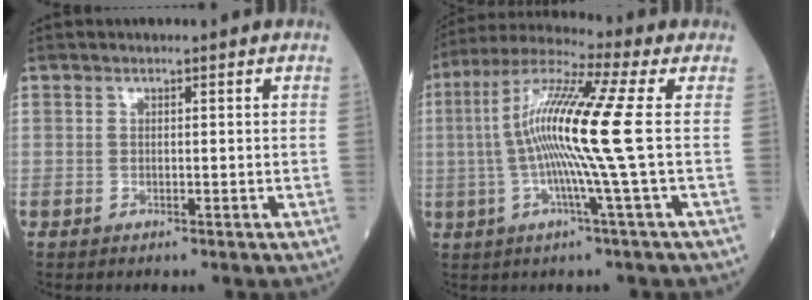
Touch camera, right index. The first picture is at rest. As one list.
[{"total": 14.1, "force": [-0.1, -2.1, 14.0], "torque": [-0.266, 0.003, -0.012]}]